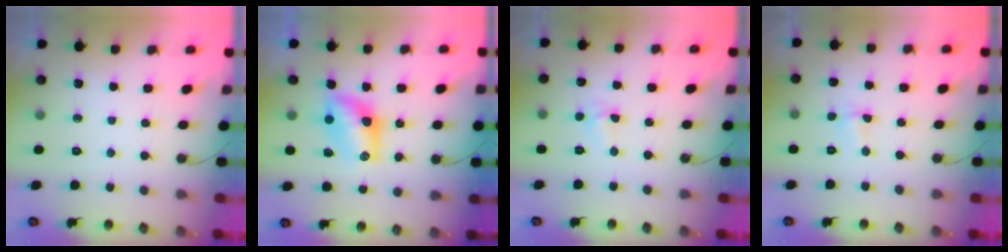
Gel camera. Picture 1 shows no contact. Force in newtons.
{"total": 9.8, "press": 8.8, "slide": 4.4}
{"total": 4.7, "press": 4.7, "slide": 0.5}
{"total": 2.6, "press": 2.5, "slide": 0.5}